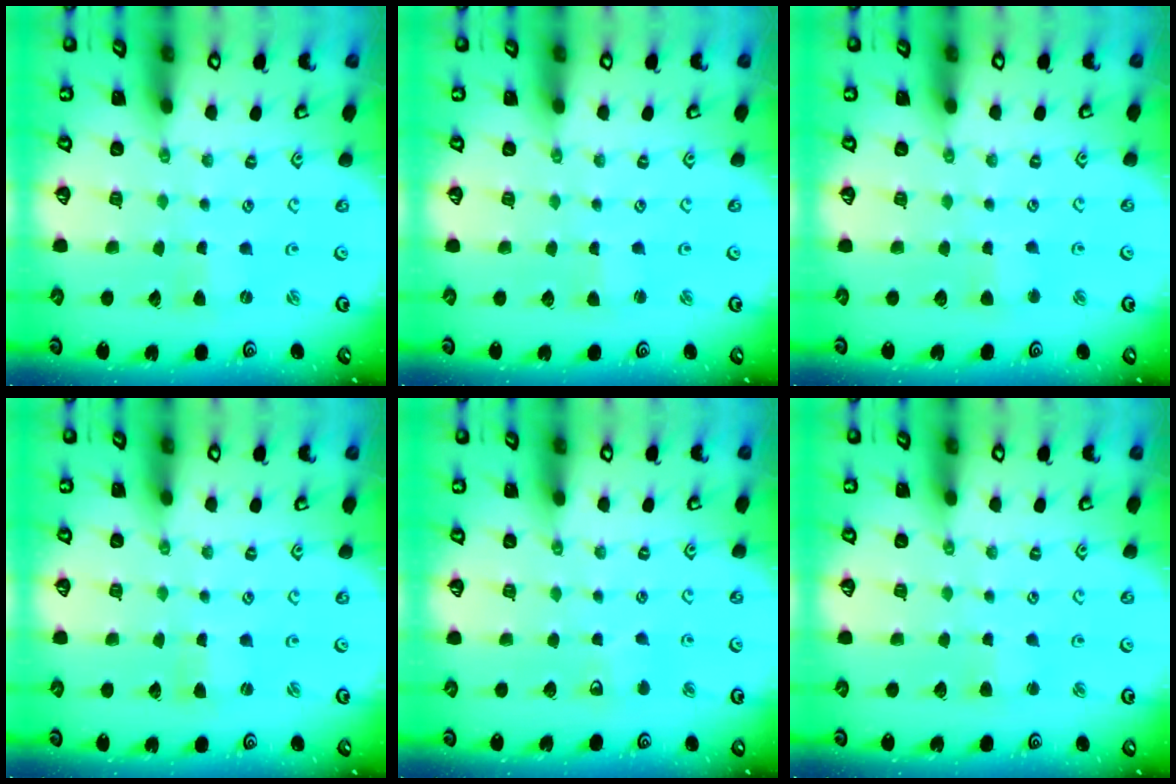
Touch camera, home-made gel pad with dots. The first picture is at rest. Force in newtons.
{"total": 1.1, "press": 1.1, "slide": 0.2}
{"total": 3.4, "press": 3.4, "slide": 0.3}
{"total": 0.7, "press": 0.7, "slide": 0.1}
{"total": 4.5, "press": 4.4, "slide": 0.7}
{"total": 3.1, "press": 3.1, "slide": 0.4}